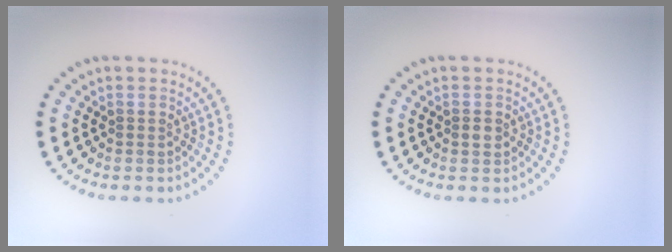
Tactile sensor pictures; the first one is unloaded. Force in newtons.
{"total": 0.9, "press": 0.8, "slide": 0.3}